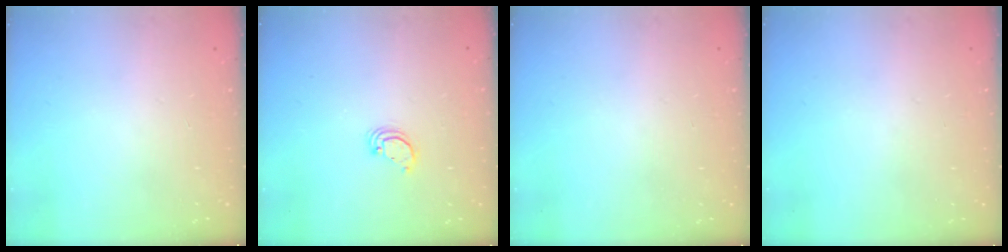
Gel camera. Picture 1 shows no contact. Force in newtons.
{"total": 2.9, "press": 2.9, "slide": 0.1}
{"total": 0.0}
{"total": 0.0}